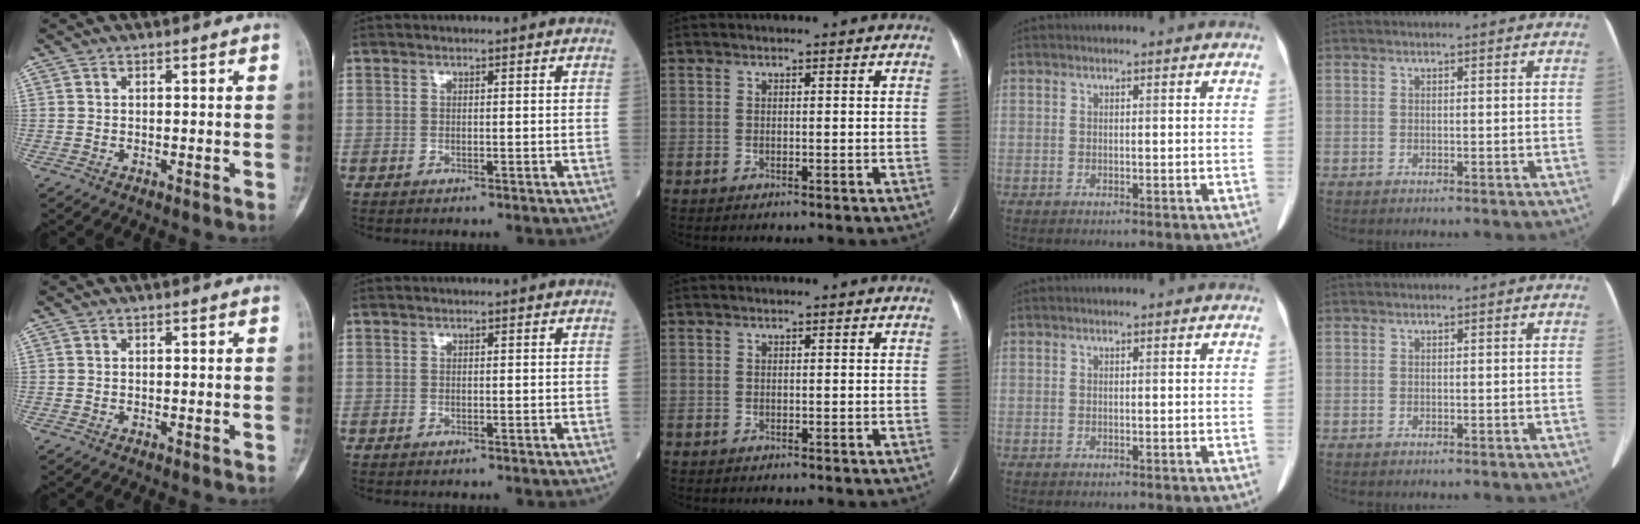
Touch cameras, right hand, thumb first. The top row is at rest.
{}